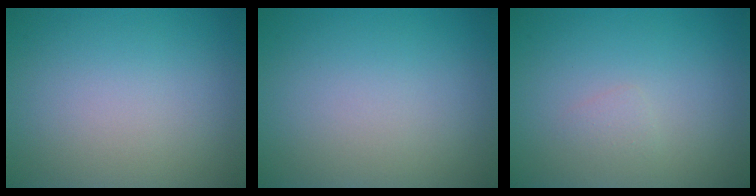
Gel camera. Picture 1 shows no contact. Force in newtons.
{"total": 0.0}
{"total": 0.7, "press": 0.7, "slide": 0.0}